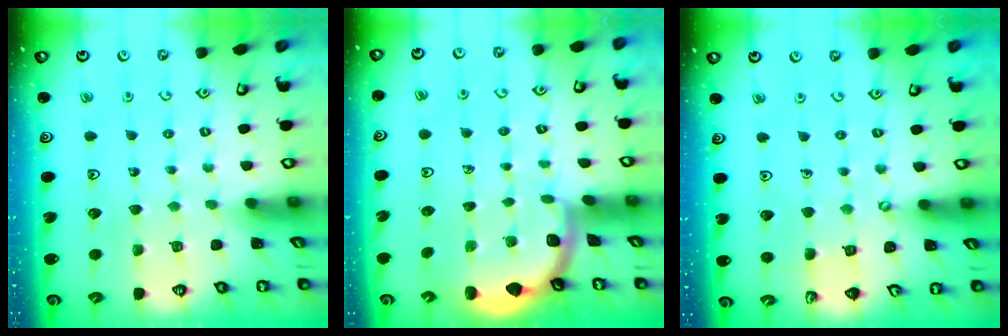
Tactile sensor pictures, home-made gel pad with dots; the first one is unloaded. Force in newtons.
{"total": 1.8, "press": 1.8, "slide": 0.1}
{"total": 3.7, "press": 3.7, "slide": 0.5}